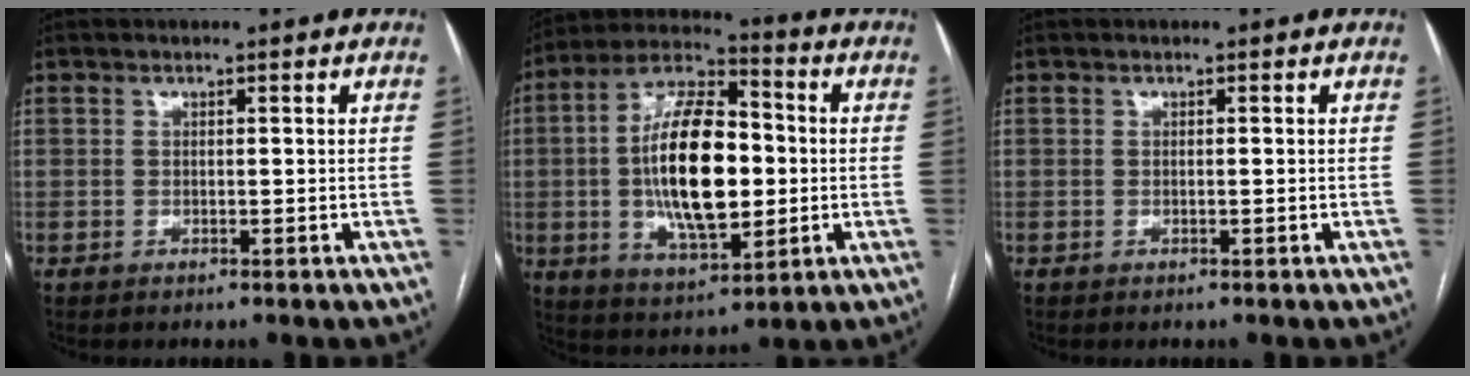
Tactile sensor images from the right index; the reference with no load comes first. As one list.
[{"total": 17.7, "force": [-0.5, 7.3, 16.1], "torque": [-0.302, 0.012, -0.005]}, {"total": 0.0}]